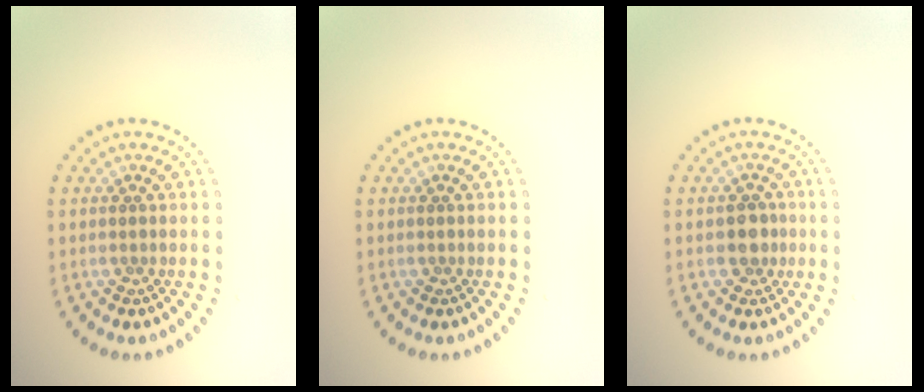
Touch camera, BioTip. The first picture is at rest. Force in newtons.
{"total": 0.0}
{"total": 1.9, "press": 1.7, "slide": 0.8}